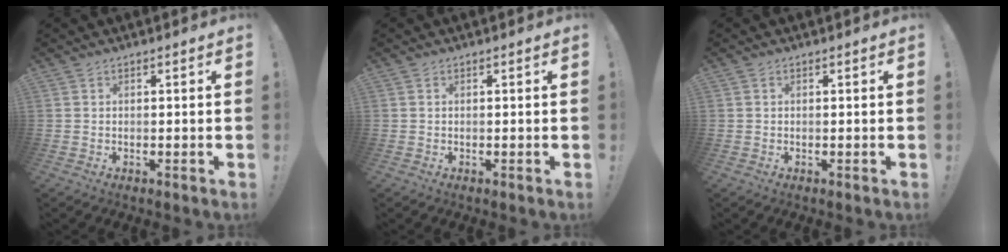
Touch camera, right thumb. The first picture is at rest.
{"total": 0.0}
{"total": 0.0}